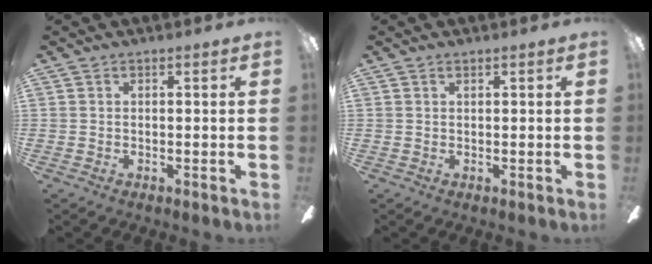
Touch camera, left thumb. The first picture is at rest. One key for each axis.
{"total": 0.0}